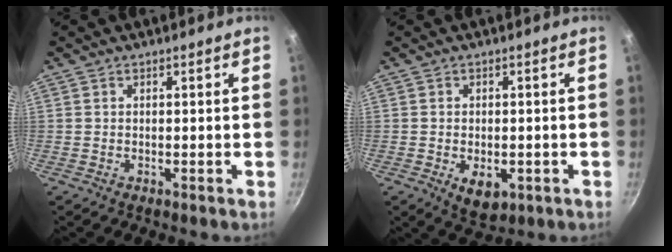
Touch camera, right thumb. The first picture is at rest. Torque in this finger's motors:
{"motor_torque": [-0.05, 0.20, -0.16, 0.07, 0.01]}